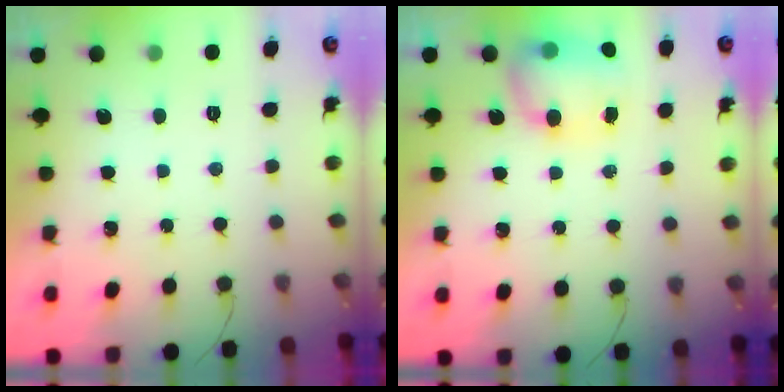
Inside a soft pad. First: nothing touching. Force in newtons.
{"total": 8.1, "press": 8.0, "slide": 1.0}